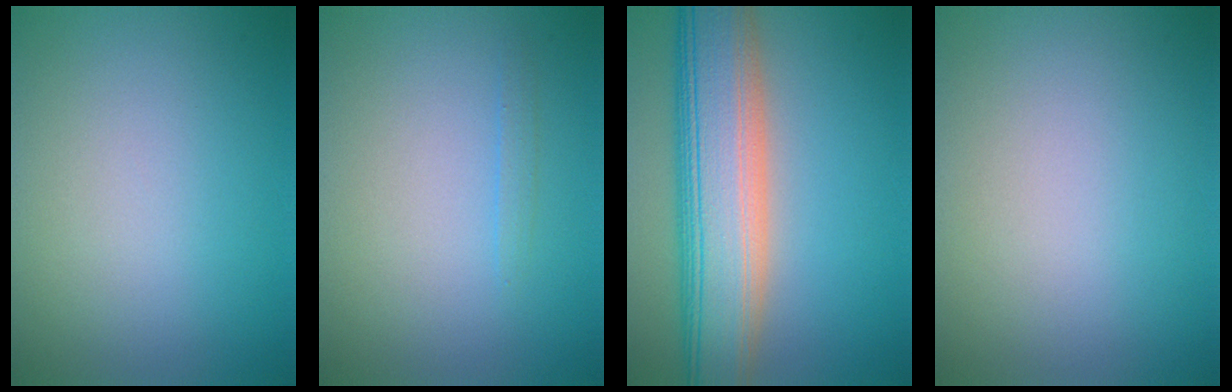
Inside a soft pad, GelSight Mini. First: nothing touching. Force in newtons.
{"total": 0.7, "press": 0.7, "slide": 0.1}
{"total": 10.7, "press": 10.7, "slide": 0.4}
{"total": 0.0}